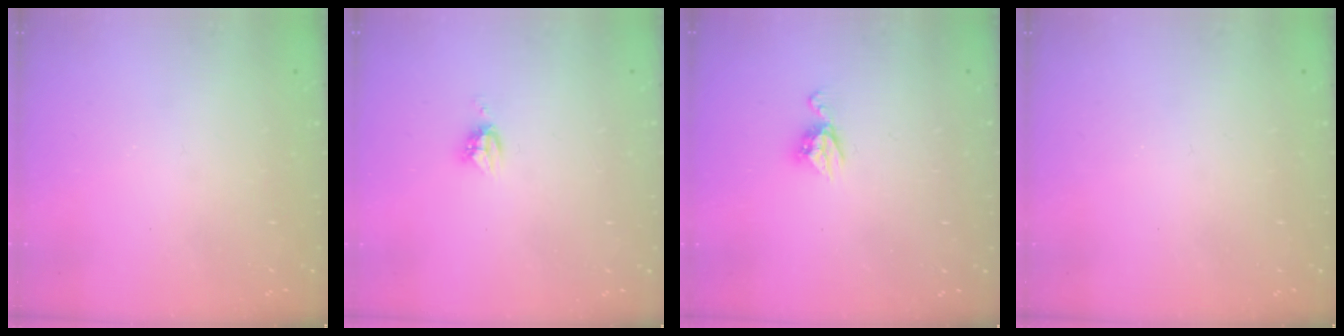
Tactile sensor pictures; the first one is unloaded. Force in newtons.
{"total": 4.4, "press": 4.4, "slide": 0.2}
{"total": 6.0, "press": 6.0, "slide": 0.4}
{"total": 0.0}